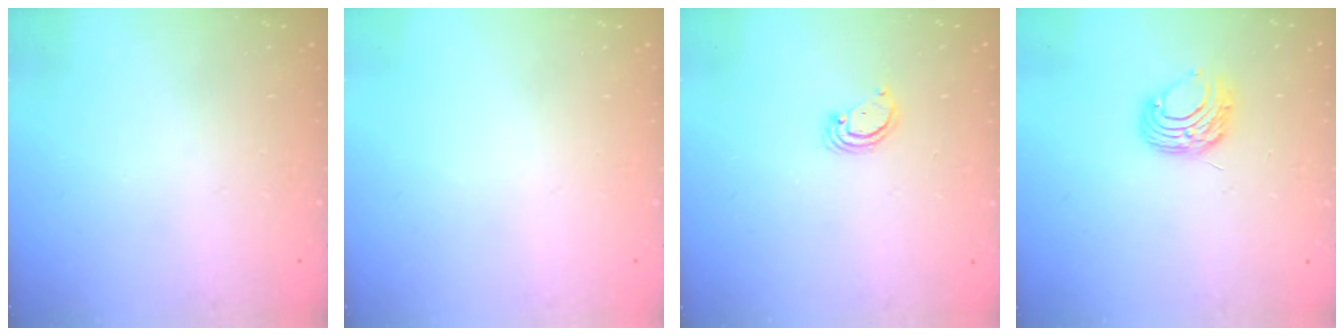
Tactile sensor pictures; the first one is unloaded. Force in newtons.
{"total": 0.0}
{"total": 2.5, "press": 2.5, "slide": 0.2}
{"total": 7.4, "press": 7.4, "slide": 0.7}